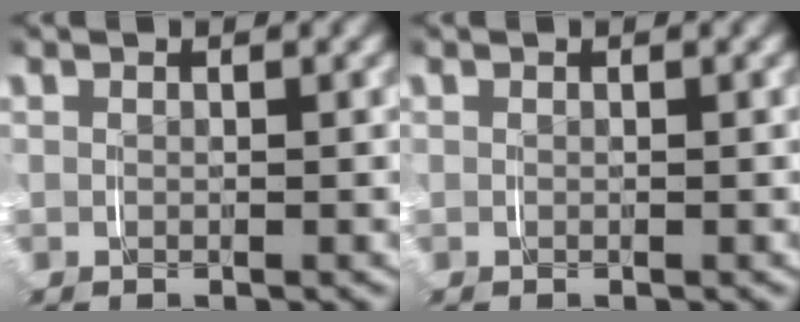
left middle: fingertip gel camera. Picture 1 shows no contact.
{"total": 0.0}